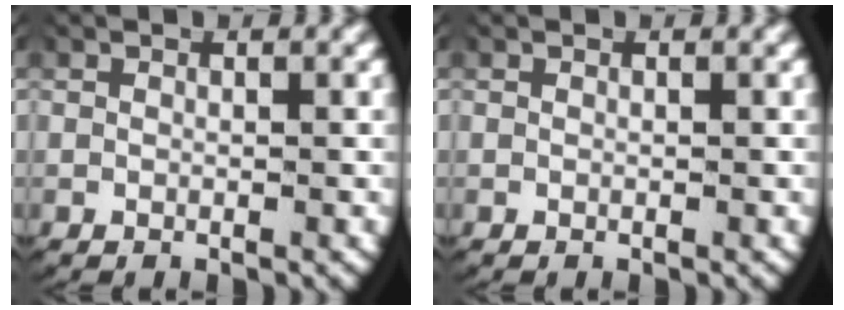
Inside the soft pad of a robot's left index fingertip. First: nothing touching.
{"total": 0.0}